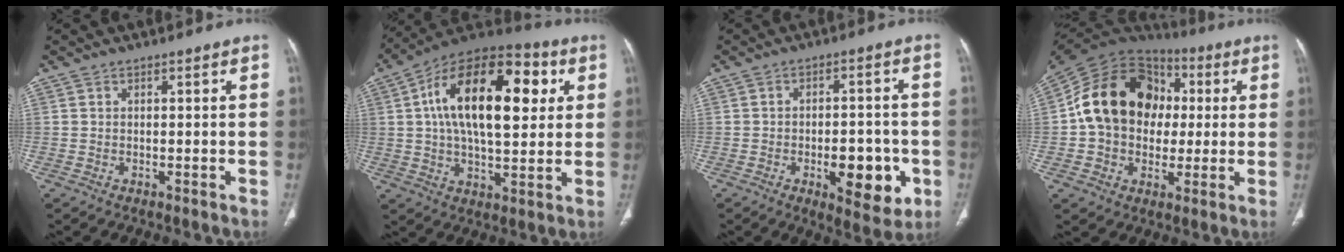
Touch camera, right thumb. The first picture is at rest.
{"total": 23.8, "force": [5.3, 11.7, 20.0], "torque": [-0.306, 0.014, 0.071]}
{"total": 11.3, "force": [-3.6, 5.3, 9.3], "torque": [-0.099, 0.010, -0.042]}
{"total": 20.3, "force": [1.7, 16.0, 12.4], "torque": [-0.198, 0.033, 0.026]}